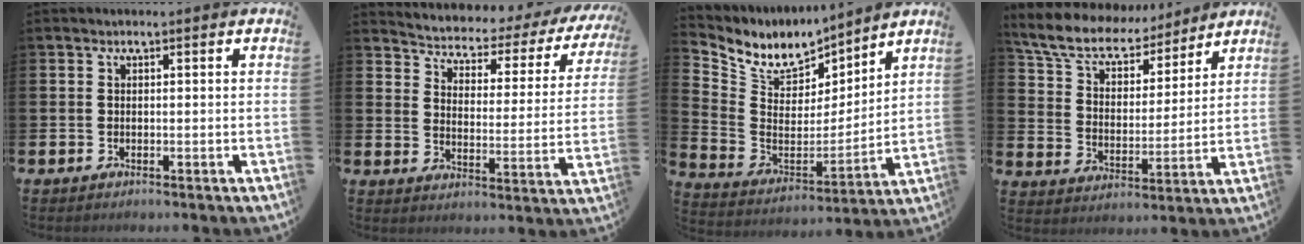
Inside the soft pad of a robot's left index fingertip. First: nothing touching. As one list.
[{"total": 3.0, "force": [2.6, 1.3, 0.6], "torque": [-0.036, -0.031, 0.032]}, {"total": 8.2, "force": [7.5, 3.3, 0.9], "torque": [-0.074, -0.052, 0.137]}, {"total": 8.5, "force": [7.6, 3.1, 2.3], "torque": [-0.081, -0.053, 0.136]}]